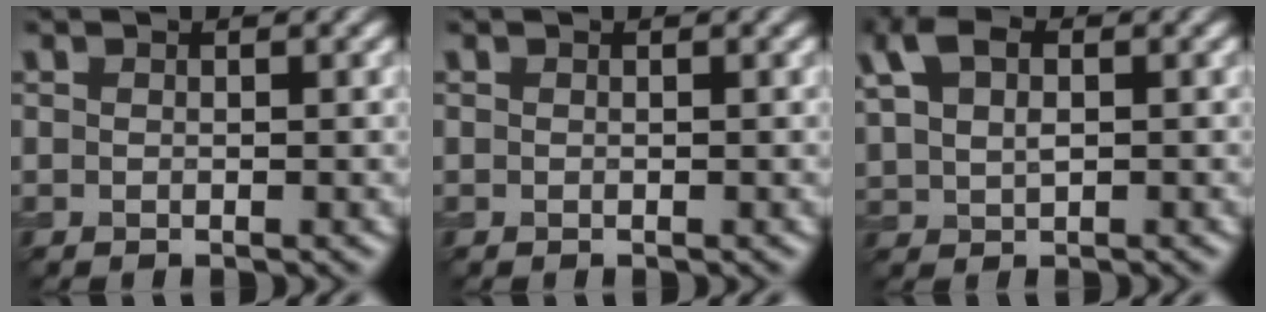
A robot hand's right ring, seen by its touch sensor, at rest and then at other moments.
{"total": 0.0}
{"total": 4.5, "force": [1.9, 2.6, 3.2], "torque": [-0.070, 0.009, 0.034]}